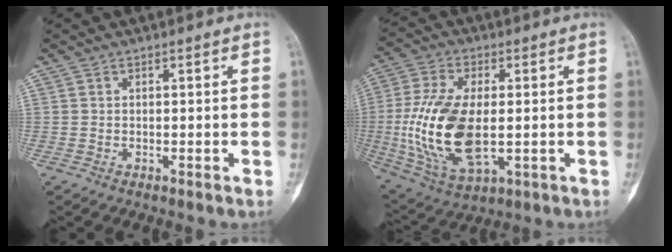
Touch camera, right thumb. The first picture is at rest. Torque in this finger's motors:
{"motor_torque": [2.31, 2.07, 1.34, -1.44, 0.51]}